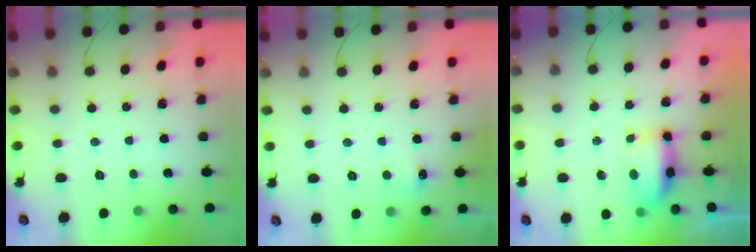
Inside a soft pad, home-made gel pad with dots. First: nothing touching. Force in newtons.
{"total": 4.6, "press": 4.4, "slide": 1.3}
{"total": 12.8, "press": 8.6, "slide": 9.5}